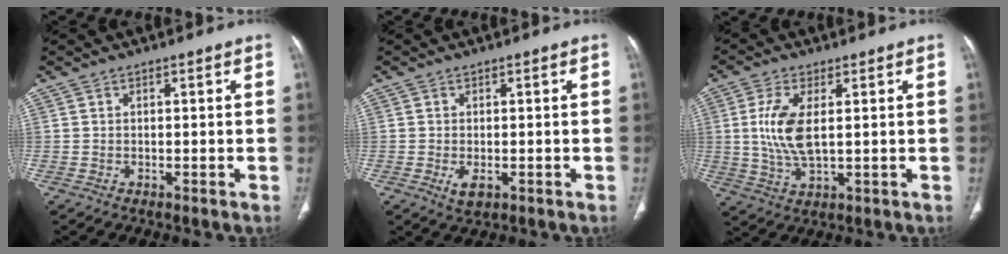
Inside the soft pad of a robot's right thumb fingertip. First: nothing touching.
{"total": 2.6, "force": [-0.7, 1.5, 2.0], "torque": [-0.039, -0.005, -0.008]}
{"total": 8.8, "force": [1.2, 3.7, 7.8], "torque": [-0.176, -0.010, 0.028]}